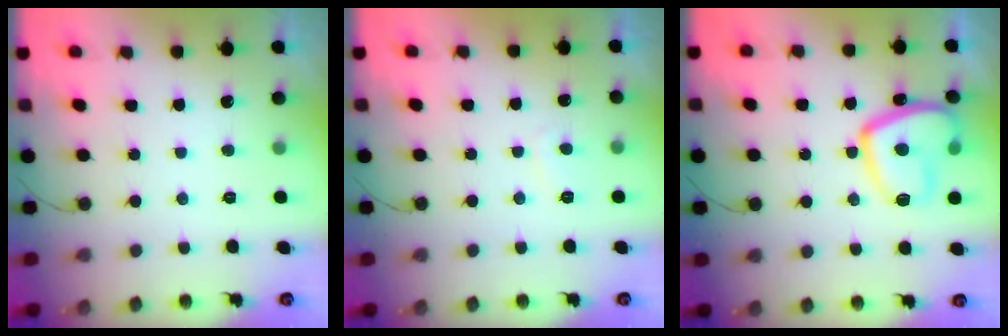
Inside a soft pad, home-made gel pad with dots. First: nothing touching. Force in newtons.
{"total": 1.2, "press": 1.1, "slide": 0.5}
{"total": 15.5, "press": 15.4, "slide": 1.7}